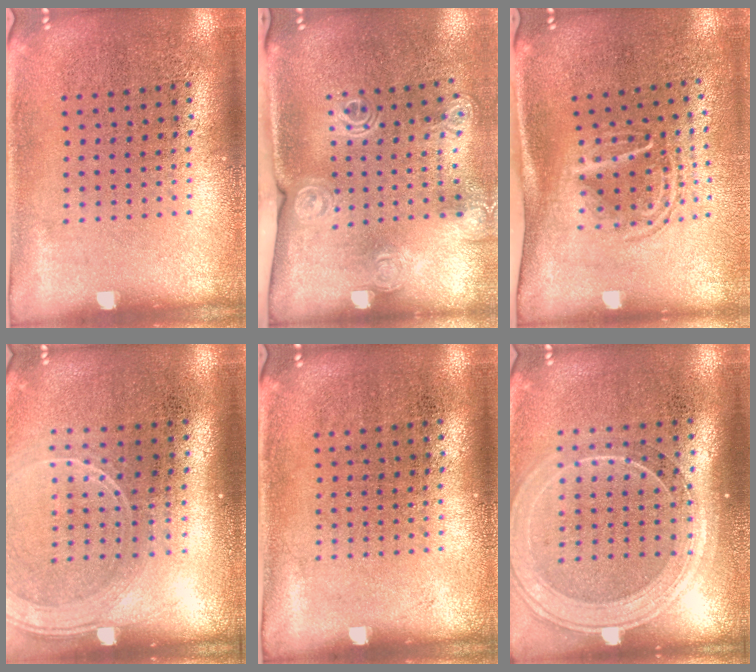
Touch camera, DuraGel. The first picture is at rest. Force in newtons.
{"total": 2.0, "press": 1.6, "slide": 1.2}
{"total": 1.7, "press": 1.1, "slide": 1.2}
{"total": 1.6, "press": 1.4, "slide": 0.8}
{"total": 0.0}
{"total": 1.9, "press": 1.7, "slide": 0.8}